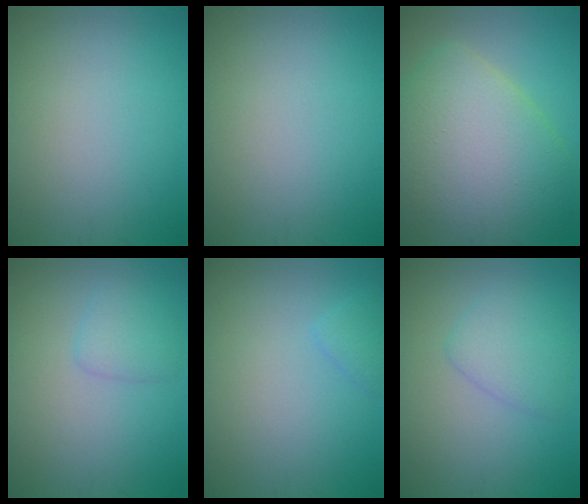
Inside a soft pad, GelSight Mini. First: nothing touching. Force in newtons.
{"total": 0.0}
{"total": 11.5, "press": 11.5, "slide": 0.5}
{"total": 1.8, "press": 1.8, "slide": 0.1}
{"total": 1.1, "press": 1.1, "slide": 0.0}
{"total": 2.7, "press": 2.7, "slide": 0.1}